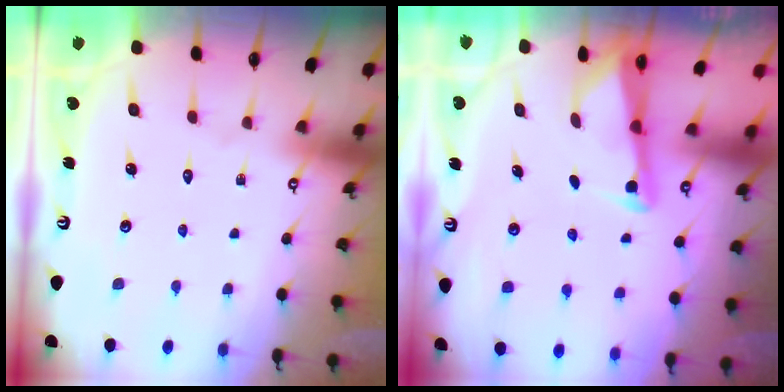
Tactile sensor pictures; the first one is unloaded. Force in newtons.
{"total": 2.8, "press": 2.8, "slide": 0.2}